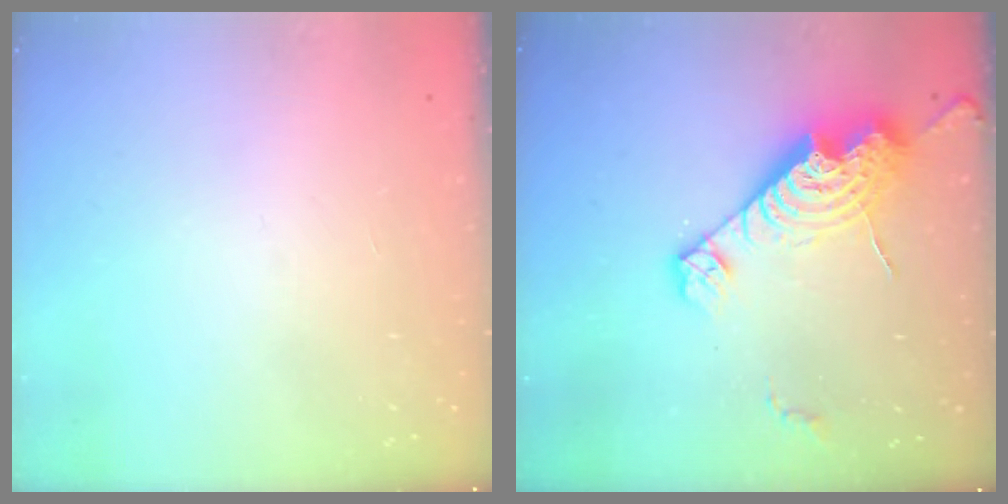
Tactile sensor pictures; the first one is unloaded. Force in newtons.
{"total": 15.5, "press": 15.4, "slide": 1.3}